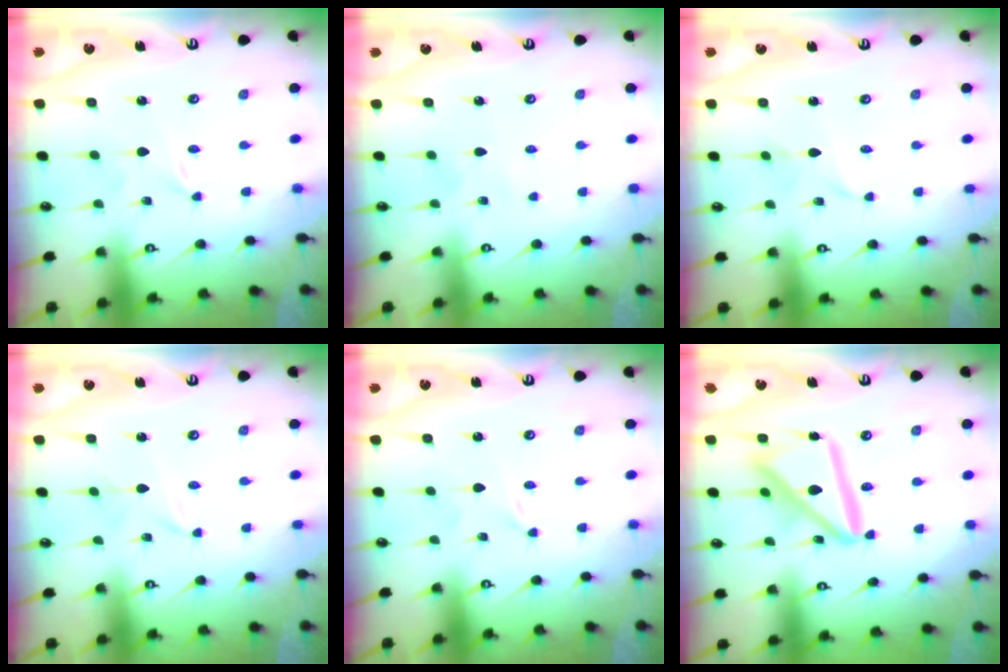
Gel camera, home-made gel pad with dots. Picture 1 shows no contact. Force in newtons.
{"total": 3.8, "press": 3.8, "slide": 0.4}
{"total": 1.3, "press": 1.3, "slide": 0.1}
{"total": 1.4, "press": 1.4, "slide": 0.2}
{"total": 0.0}
{"total": 14.8, "press": 14.7, "slide": 1.6}